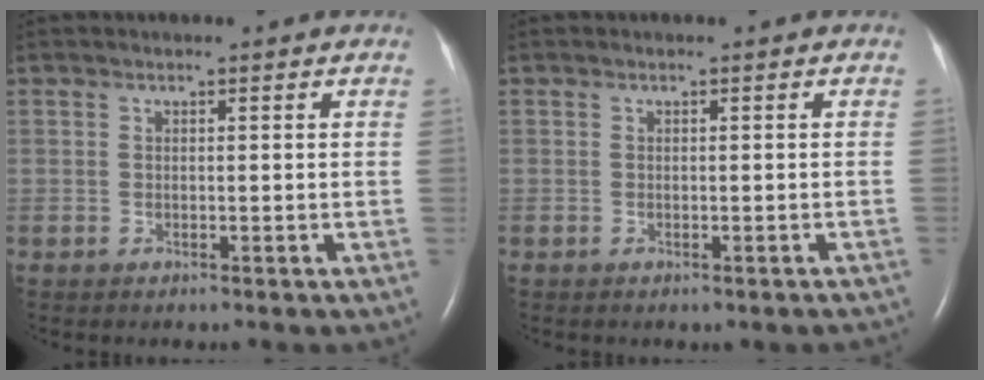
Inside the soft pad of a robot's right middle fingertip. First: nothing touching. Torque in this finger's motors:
{"motor_torque": [1.03, -1.11, 0.18, 0.09]}